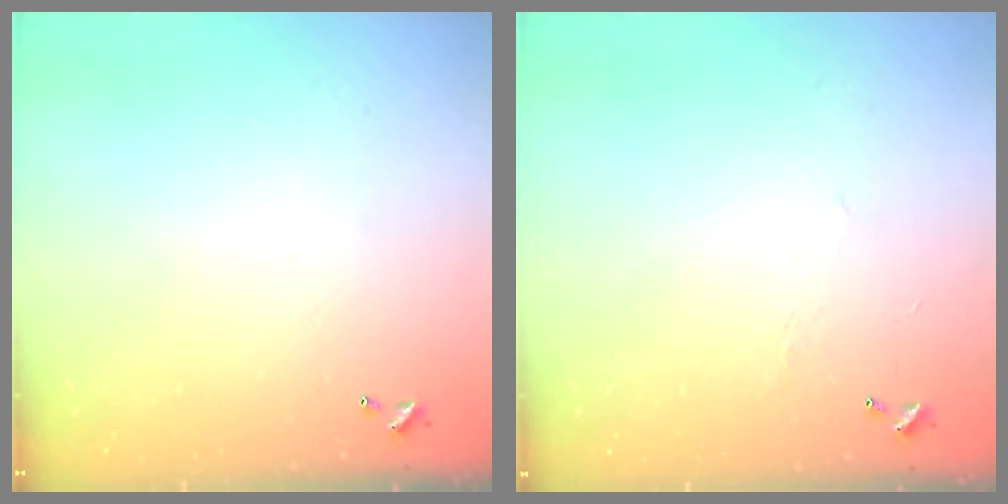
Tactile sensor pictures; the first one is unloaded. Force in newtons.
{"total": 0.8, "press": 0.7, "slide": 0.4}